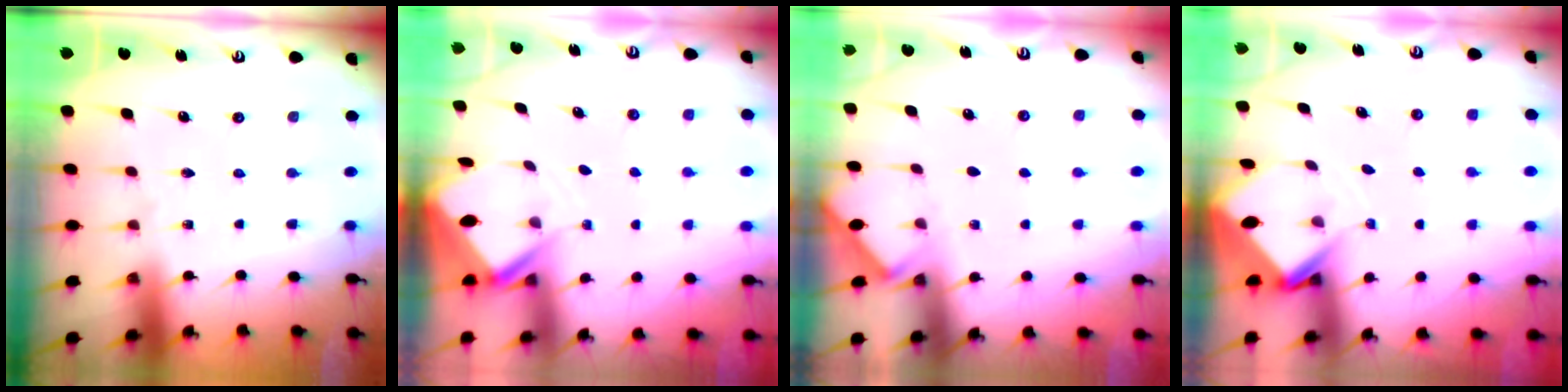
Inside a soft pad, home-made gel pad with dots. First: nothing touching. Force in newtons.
{"total": 2.9, "press": 2.9, "slide": 0.3}
{"total": 3.2, "press": 3.1, "slide": 0.4}
{"total": 3.8, "press": 3.8, "slide": 0.3}